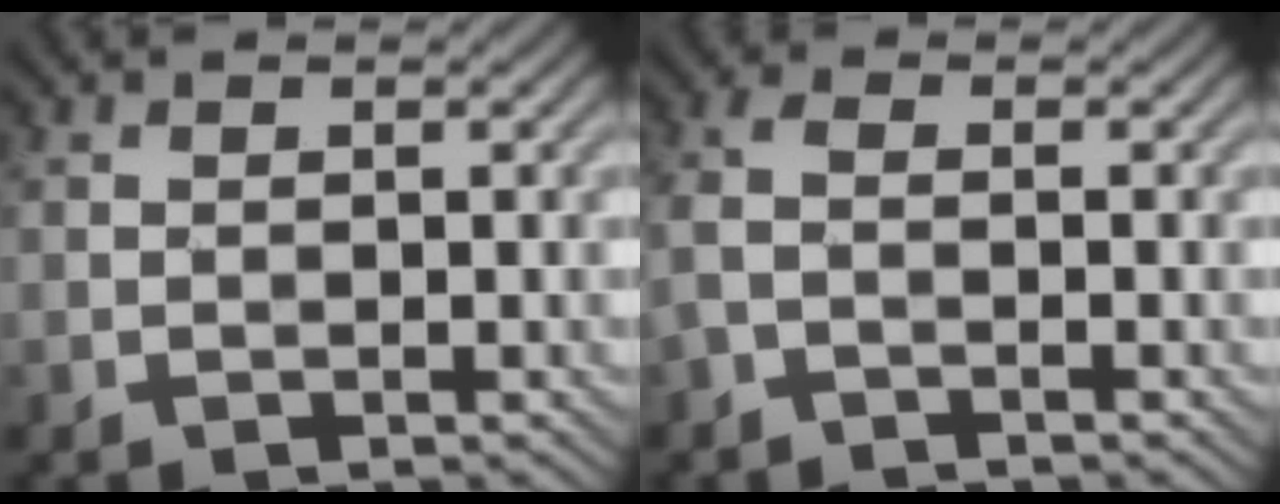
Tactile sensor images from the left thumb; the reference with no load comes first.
{"total": 2.5, "force": [-1.1, 0.8, 2.1], "torque": [-0.060, 0.001, -0.035]}